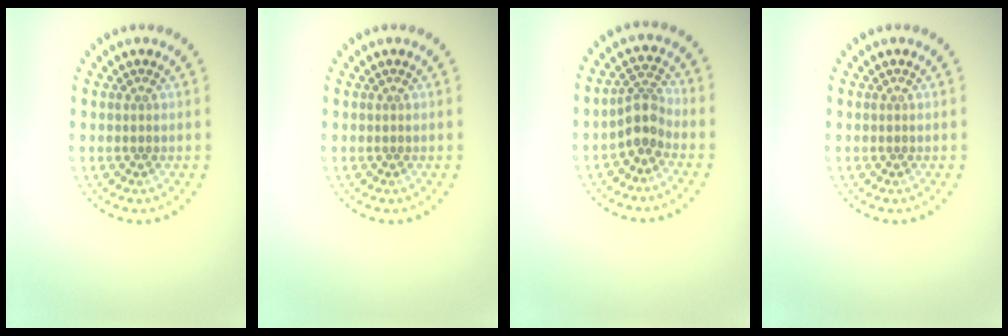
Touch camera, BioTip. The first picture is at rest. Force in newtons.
{"total": 0.0}
{"total": 2.7, "press": 2.1, "slide": 1.7}
{"total": 0.0}